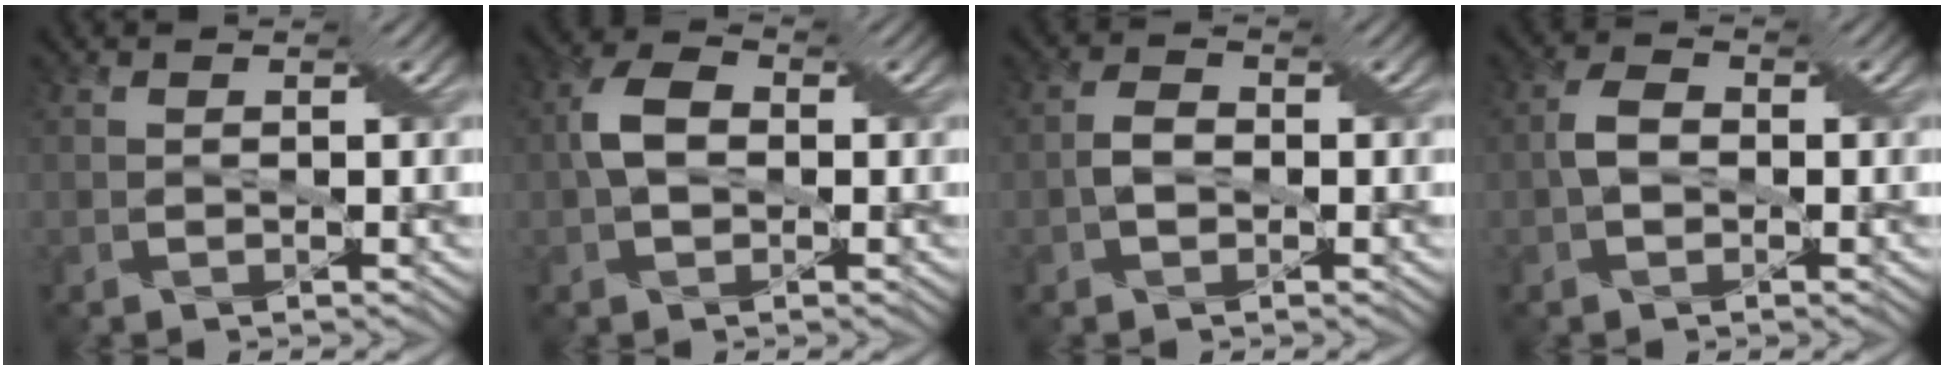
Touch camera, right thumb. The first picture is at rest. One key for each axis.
{"total": 4.9, "fx": -0.1, "fy": 3.3, "fz": 3.7, "tx": -0.076, "ty": 0.010, "tz": -0.011}
{"total": 2.3, "fx": -0.7, "fy": 1.6, "fz": 1.5, "tx": -0.029, "ty": 0.004, "tz": -0.017}
{"total": 3.0, "fx": -0.5, "fy": 2.0, "fz": 2.1, "tx": -0.041, "ty": 0.004, "tz": -0.015}